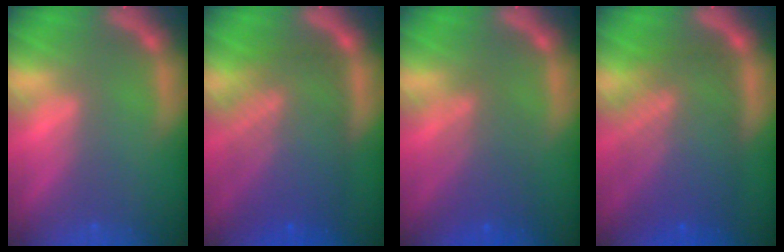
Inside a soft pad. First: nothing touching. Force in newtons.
{"total": 10.1}
{"total": 4.6}
{"total": 10.1}